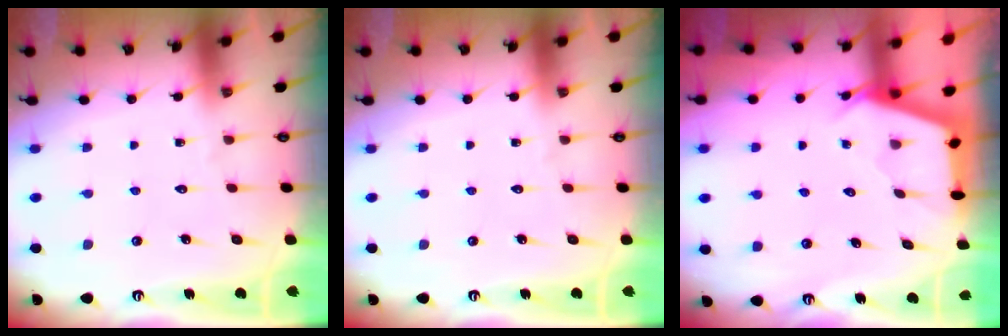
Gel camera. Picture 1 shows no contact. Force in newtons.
{"total": 0.0}
{"total": 2.7, "press": 2.7, "slide": 0.3}